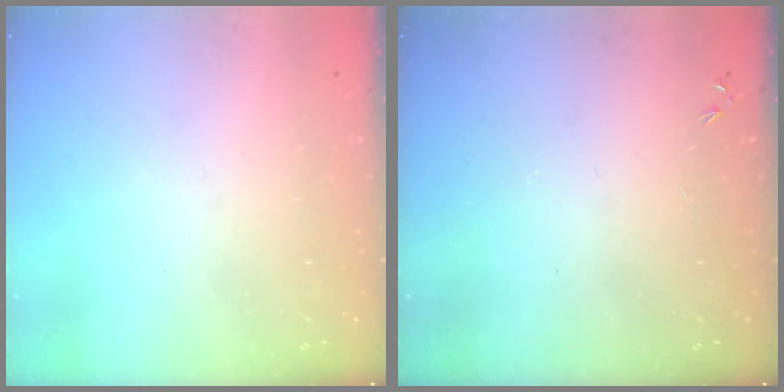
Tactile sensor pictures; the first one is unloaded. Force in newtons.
{"total": 0.0}